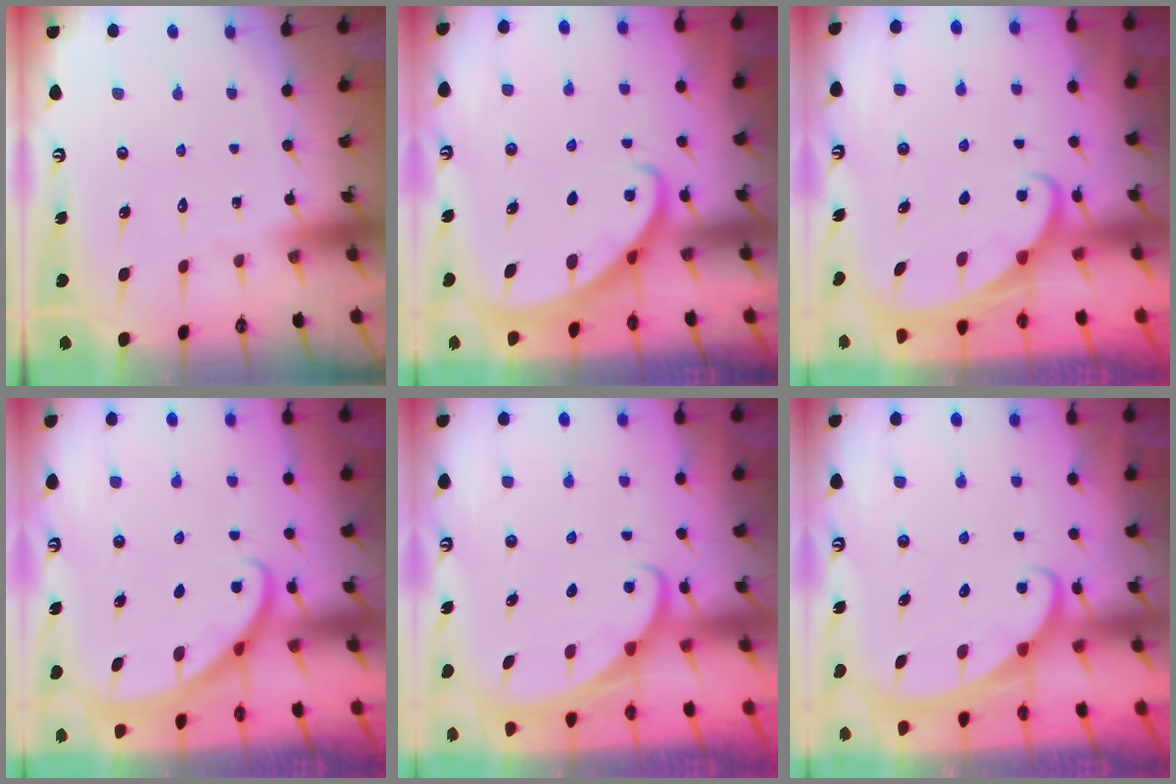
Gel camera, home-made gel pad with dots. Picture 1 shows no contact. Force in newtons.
{"total": 2.3, "press": 2.3, "slide": 0.2}
{"total": 2.5, "press": 2.5, "slide": 0.4}
{"total": 2.6, "press": 2.6, "slide": 0.1}
{"total": 1.9, "press": 1.9, "slide": 0.1}
{"total": 2.5, "press": 2.5, "slide": 0.3}